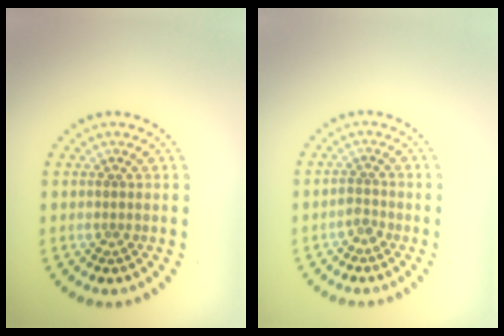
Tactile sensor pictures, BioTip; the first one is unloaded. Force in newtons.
{"total": 1.2, "press": 1.0, "slide": 0.7}